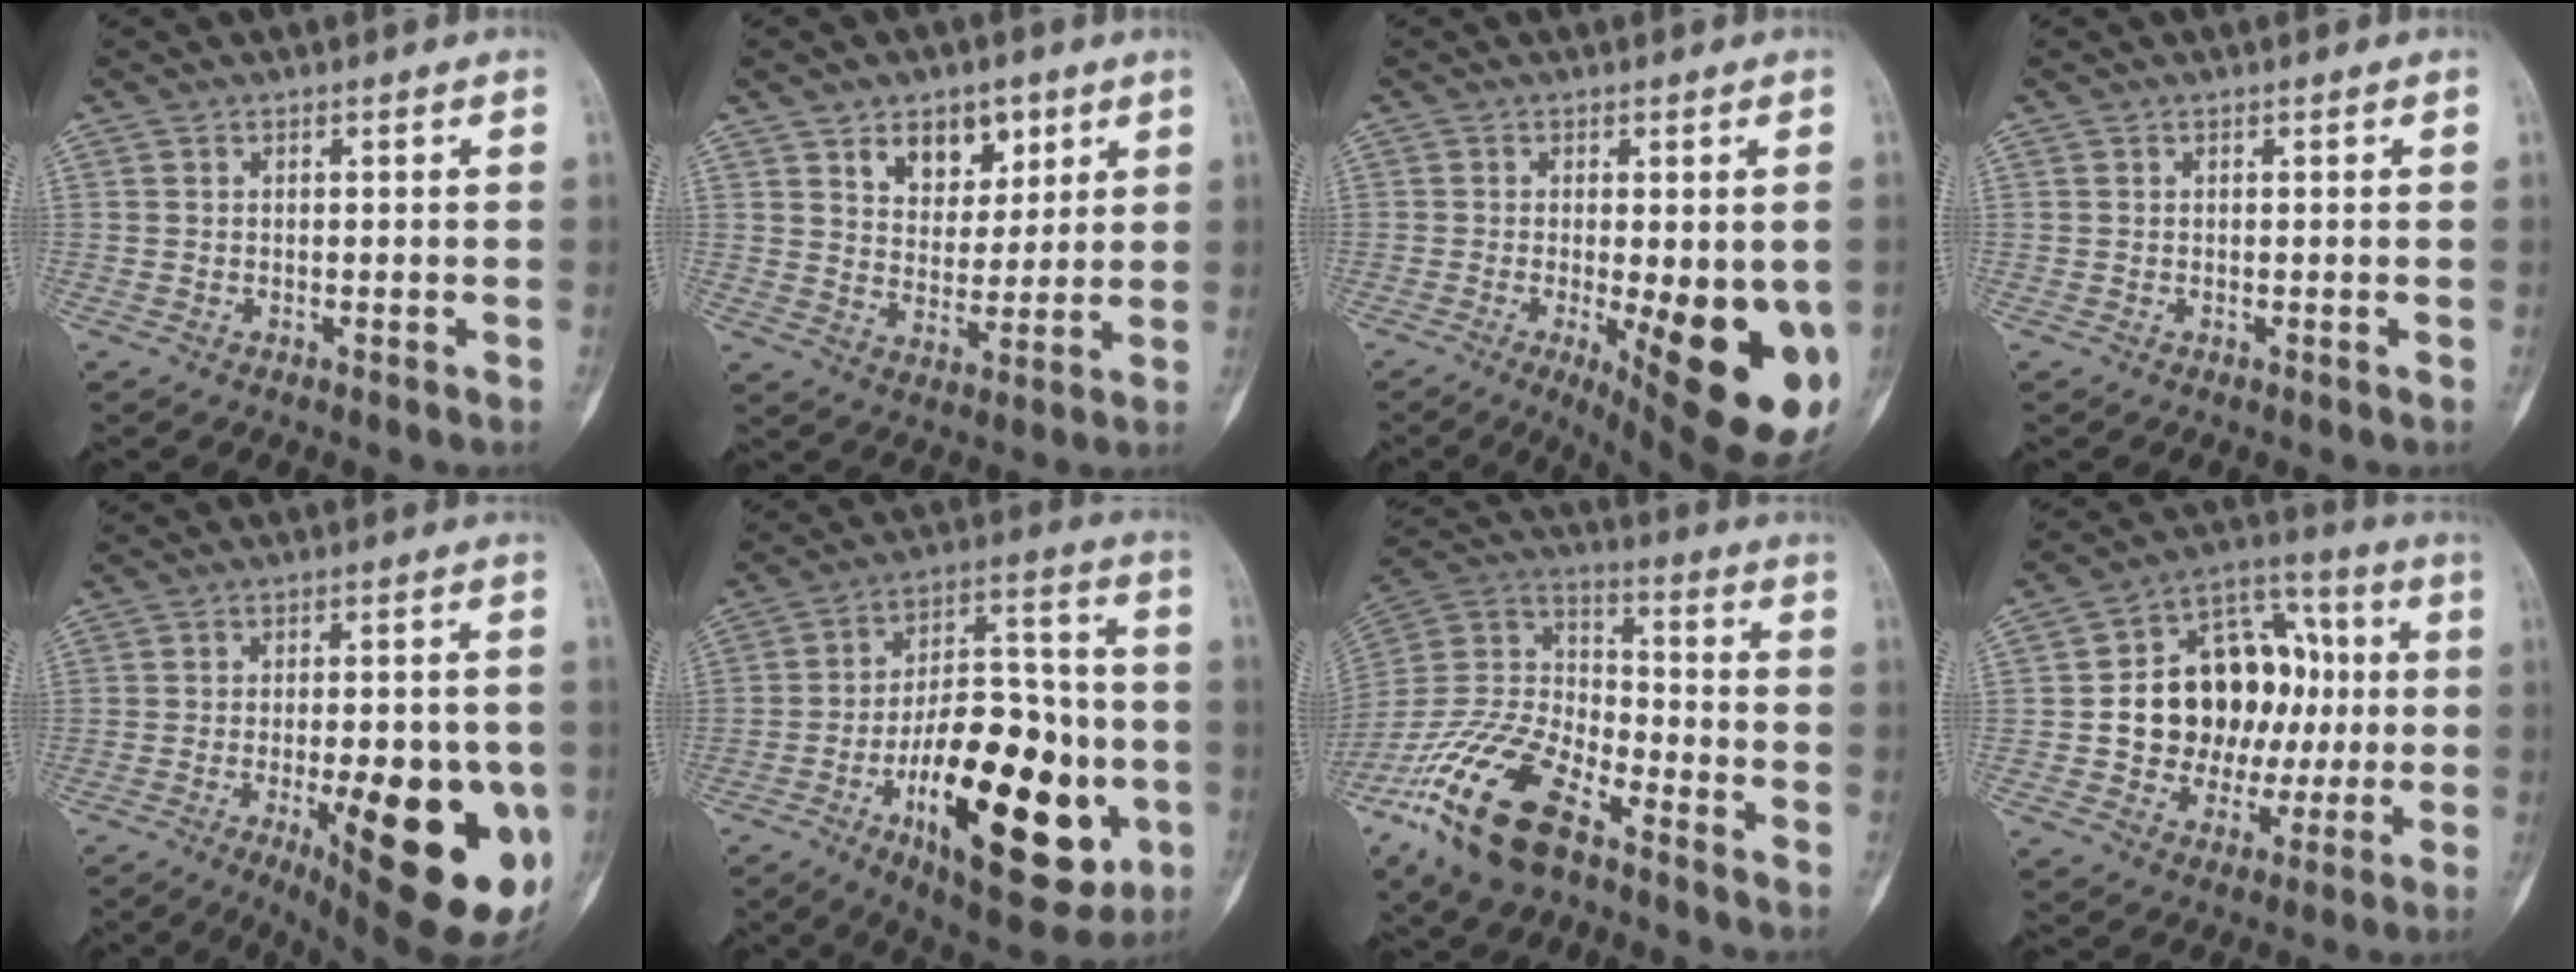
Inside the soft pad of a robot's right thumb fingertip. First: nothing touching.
{"total": 9.4, "force": [5.0, 6.1, 5.0], "torque": [-0.037, -0.027, 0.083]}
{"total": 18.5, "force": [-5.0, 6.3, 16.7], "torque": [-0.161, -0.021, -0.046]}
{"total": 0.0}
{"total": 22.7, "force": [-7.2, 7.7, 20.1], "torque": [-0.203, 0.002, -0.077]}
{"total": 28.7, "force": [-8.9, 12.3, 24.4], "torque": [-0.358, 0.026, -0.126]}
{"total": 21.3, "force": [-12.8, 9.7, 14.0], "torque": [-0.284, 0.049, -0.244]}
{"total": 19.3, "force": [0.7, 14.4, 12.8], "torque": [-0.143, 0.036, 0.017]}